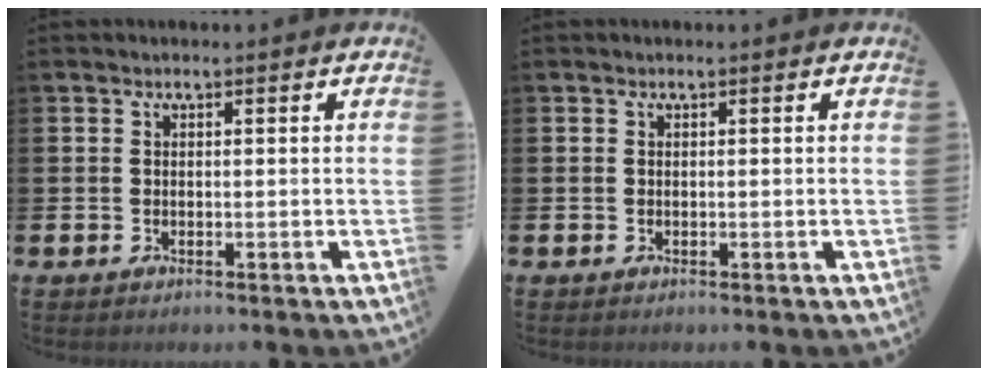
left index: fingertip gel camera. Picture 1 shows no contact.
{"total": 0.0}